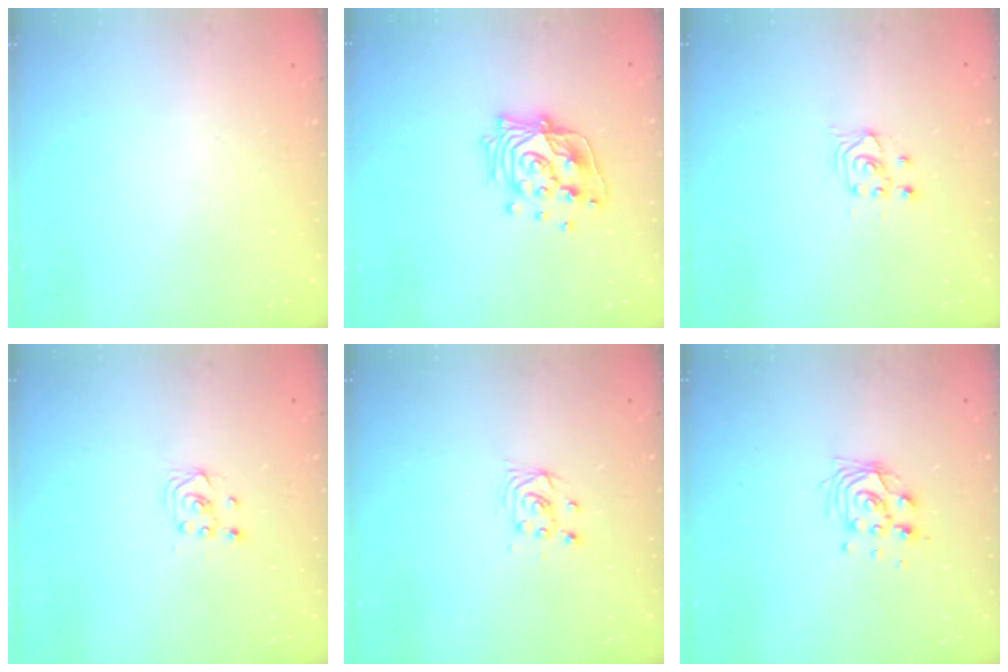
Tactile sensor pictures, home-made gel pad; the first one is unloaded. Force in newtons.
{"total": 15.9, "press": 15.9, "slide": 1.3}
{"total": 2.6, "press": 2.6, "slide": 0.1}
{"total": 2.6, "press": 2.4, "slide": 1.0}
{"total": 3.4, "press": 3.4, "slide": 0.3}
{"total": 11.0, "press": 10.6, "slide": 2.9}